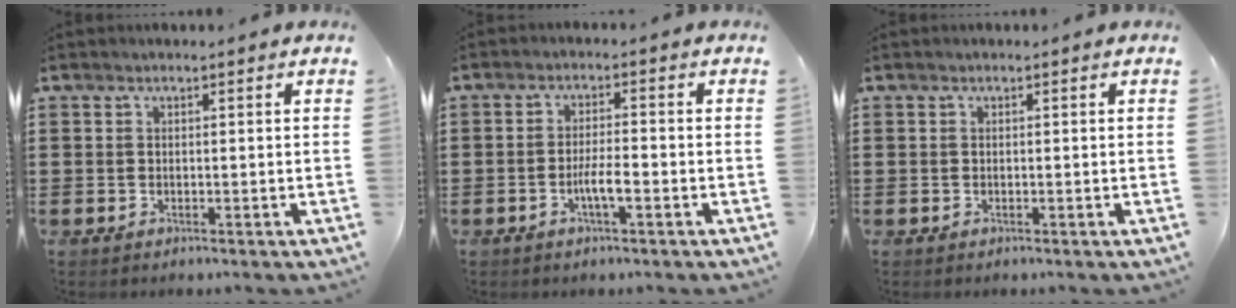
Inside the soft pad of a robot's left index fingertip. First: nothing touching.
{"total": 3.8, "force": [-1.4, 0.7, 3.5], "torque": [-0.067, 0.001, -0.026]}
{"total": 0.0}